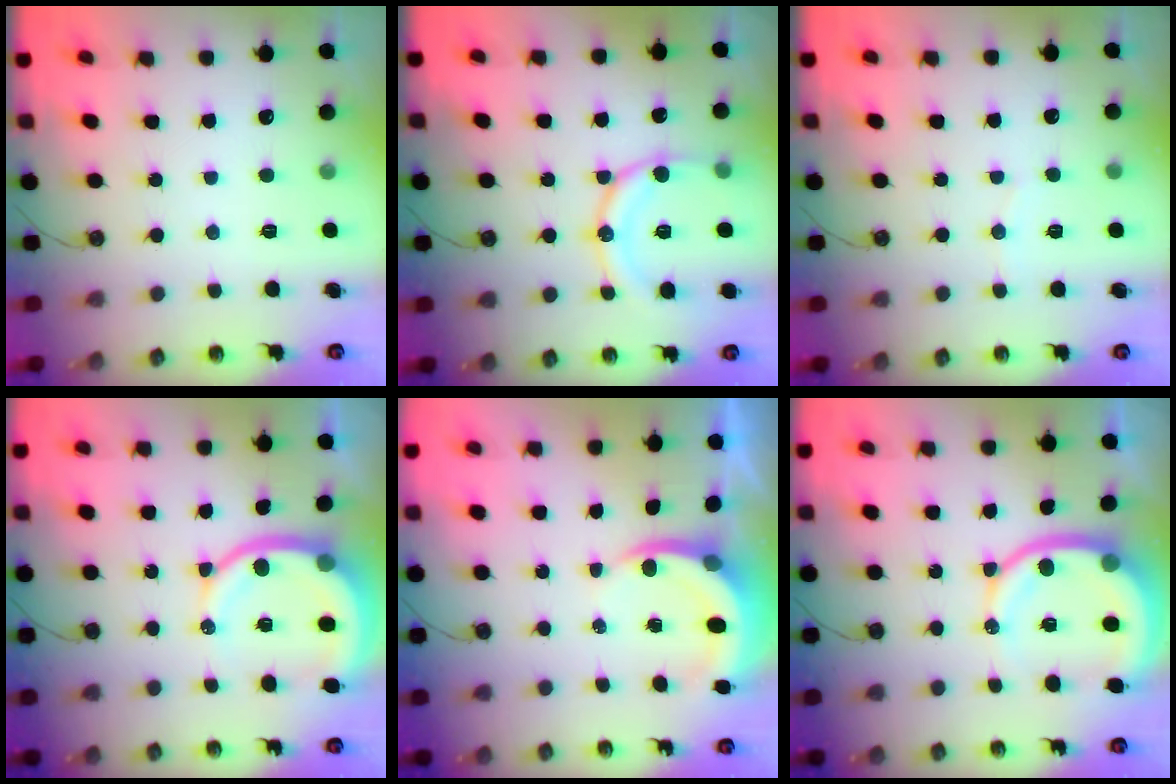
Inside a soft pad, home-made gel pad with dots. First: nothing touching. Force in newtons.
{"total": 14.4, "press": 14.2, "slide": 2.6}
{"total": 3.4, "press": 3.3, "slide": 0.4}
{"total": 12.0, "press": 11.9, "slide": 1.6}
{"total": 4.9, "press": 4.9, "slide": 0.4}
{"total": 12.7, "press": 12.6, "slide": 1.8}